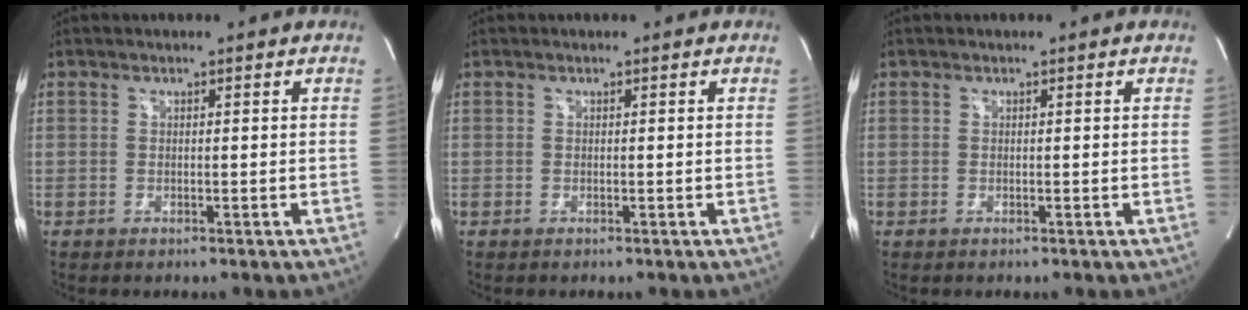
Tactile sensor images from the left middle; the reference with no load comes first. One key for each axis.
{"total": 0.0}
{"total": 0.0}